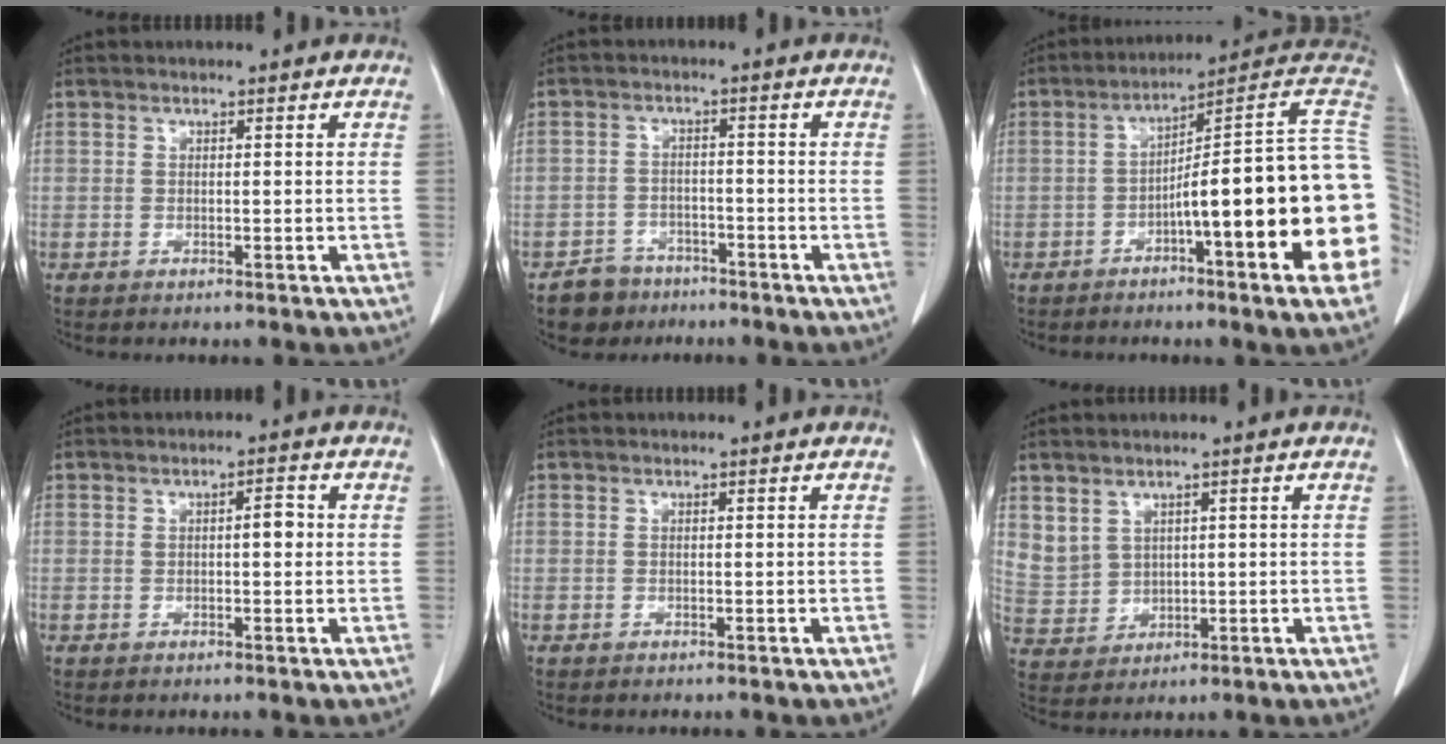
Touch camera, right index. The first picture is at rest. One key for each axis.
{"total": 4.7, "fx": -3.5, "fy": 3.2, "fz": 0.1, "tx": 0.003, "ty": 0.010, "tz": -0.055}
{"total": 22.2, "fx": -3.5, "fy": 0.5, "fz": 21.9, "tx": -0.192, "ty": 0.029, "tz": -0.054}
{"total": 2.5, "fx": 0.3, "fy": 0.7, "fz": 2.3, "tx": -0.035, "ty": 0.006, "tz": 0.004}
{"total": 0.0}
{"total": 6.8, "fx": 3.4, "fy": 5.5, "fz": 1.9, "tx": -0.053, "ty": 0.010, "tz": 0.089}